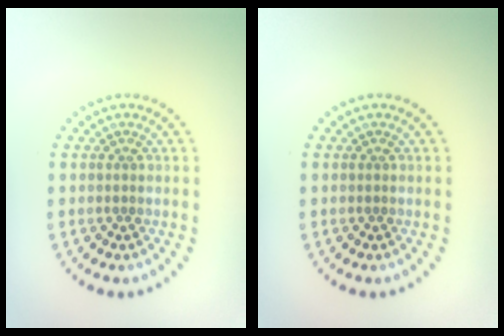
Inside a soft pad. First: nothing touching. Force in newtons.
{"total": 0.0}